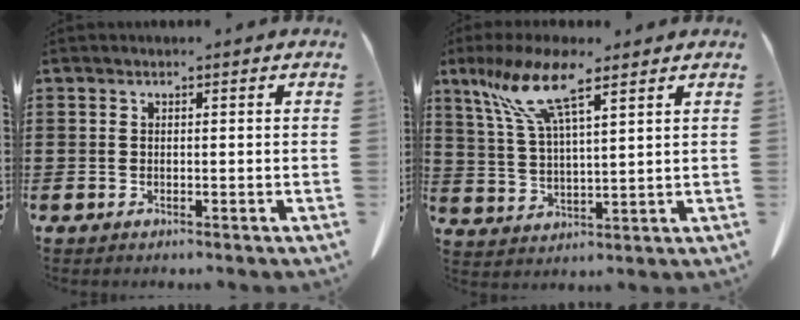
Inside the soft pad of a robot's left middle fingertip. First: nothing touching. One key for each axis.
{"total": 10.5, "fx": 6.9, "fy": 2.3, "fz": 7.6, "tx": -0.172, "ty": -0.010, "tz": 0.122}